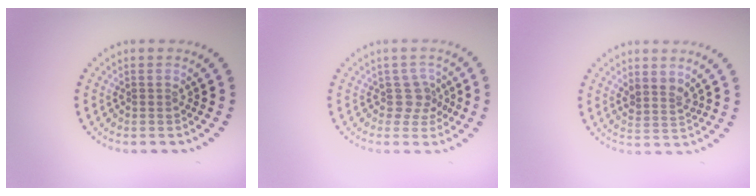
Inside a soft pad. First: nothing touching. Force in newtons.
{"total": 1.9, "press": 1.4, "slide": 1.3}
{"total": 1.9, "press": 1.5, "slide": 1.2}